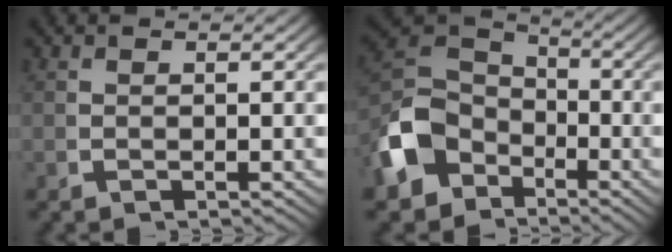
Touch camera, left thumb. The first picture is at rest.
{"total": 8.5, "force": [-2.0, 6.5, 5.1], "torque": [-0.115, -0.020, -0.025]}